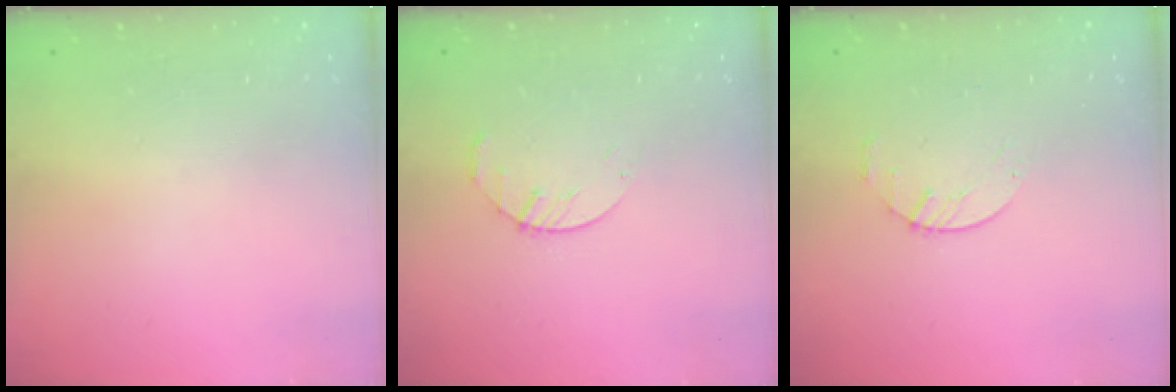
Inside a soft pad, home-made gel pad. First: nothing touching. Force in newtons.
{"total": 3.6, "press": 3.5, "slide": 0.5}
{"total": 2.2, "press": 2.2, "slide": 0.3}